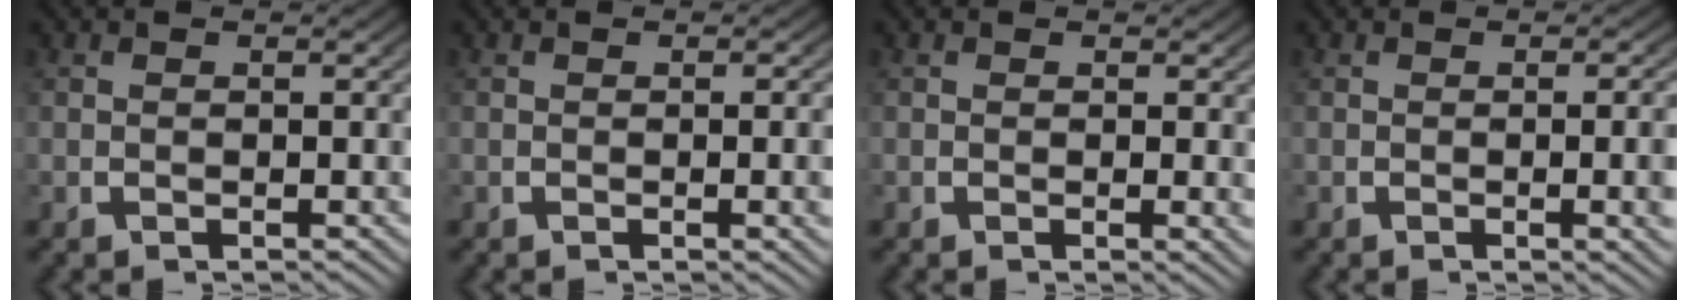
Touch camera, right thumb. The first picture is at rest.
{"total": 1.4, "force": [-0.1, 0.0, 1.4], "torque": [-0.015, 0.002, -0.002]}
{"total": 0.9, "force": [0.2, 0.1, 0.8], "torque": [-0.010, -0.005, 0.004]}
{"total": 3.0, "force": [-0.3, 0.6, 3.0], "torque": [-0.026, 0.005, -0.008]}